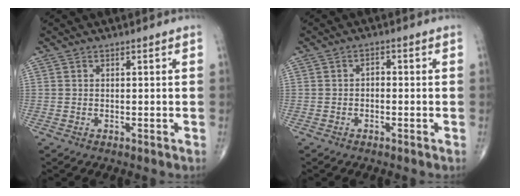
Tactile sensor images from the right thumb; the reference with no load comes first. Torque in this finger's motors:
{"motor_torque": [-0.10, -0.09, 0.01, 0.00, 0.06]}